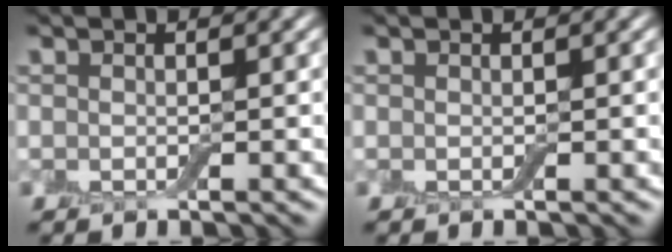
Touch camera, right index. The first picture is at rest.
{"total": 0.0}